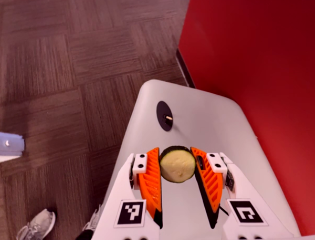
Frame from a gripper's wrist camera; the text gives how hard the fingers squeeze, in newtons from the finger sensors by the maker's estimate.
{"total": 11.4, "left": 11.5, "right": 11.2}